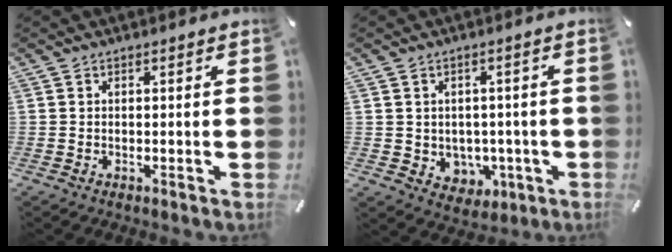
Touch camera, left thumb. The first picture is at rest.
{"total": 5.3, "force": [1.3, 5.1, 0.6], "torque": [-0.003, -0.014, 0.026]}